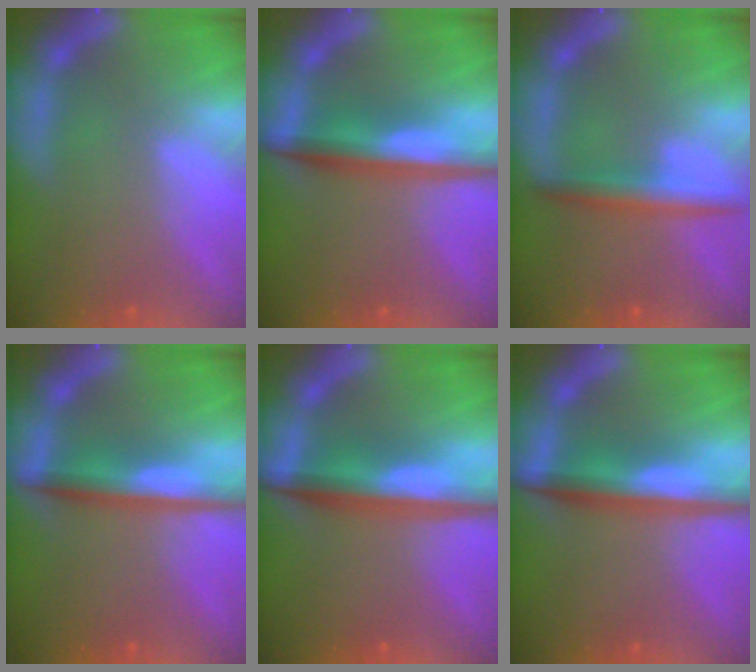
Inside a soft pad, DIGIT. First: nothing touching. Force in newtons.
{"total": 6.0}
{"total": 3.5}
{"total": 5.0}
{"total": 6.6}
{"total": 6.0}